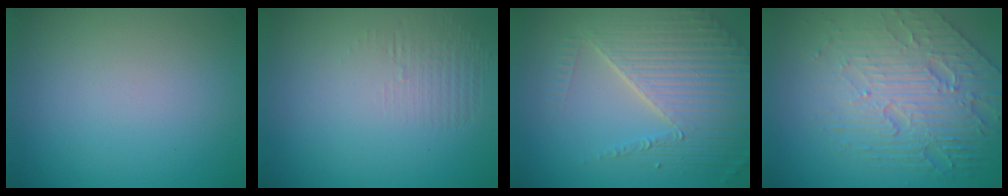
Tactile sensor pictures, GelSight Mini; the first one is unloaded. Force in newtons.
{"total": 1.2, "press": 0.1, "slide": 1.2}
{"total": 7.5, "press": 5.3, "slide": 5.2}
{"total": 8.4, "press": 5.6, "slide": 6.2}